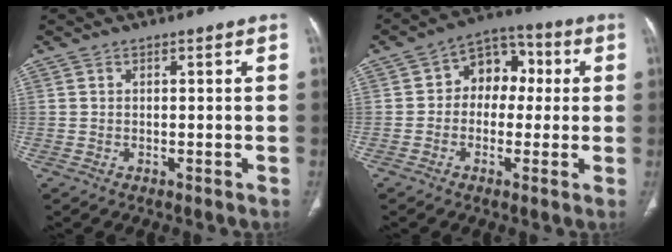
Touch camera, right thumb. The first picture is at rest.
{"total": 9.7, "force": [0.8, 7.3, 6.3], "torque": [-0.050, 0.031, -0.002]}